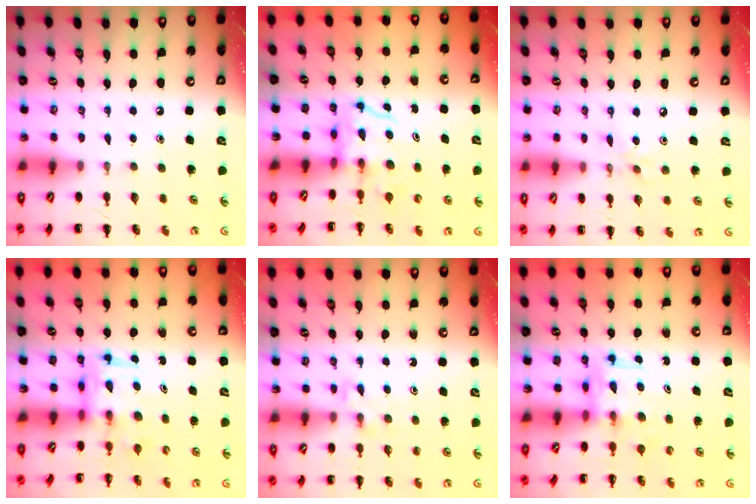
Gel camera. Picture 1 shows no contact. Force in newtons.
{"total": 3.8, "press": 3.7, "slide": 0.6}
{"total": 3.8, "press": 3.6, "slide": 1.2}
{"total": 3.0, "press": 3.0, "slide": 0.3}
{"total": 3.8, "press": 3.6, "slide": 1.3}
{"total": 3.6, "press": 3.6, "slide": 0.2}